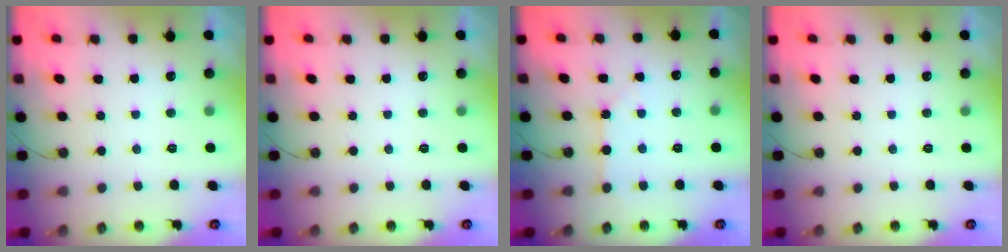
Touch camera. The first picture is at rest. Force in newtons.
{"total": 0.0}
{"total": 1.4, "press": 1.4, "slide": 0.2}
{"total": 0.0}